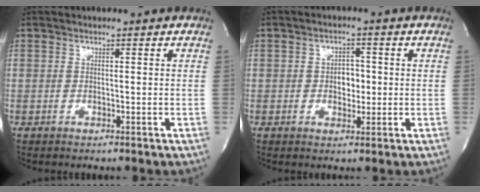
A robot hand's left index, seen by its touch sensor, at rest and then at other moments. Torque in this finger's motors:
{"motor_torque": [0.05, 0.00, 0.01, 0.02]}